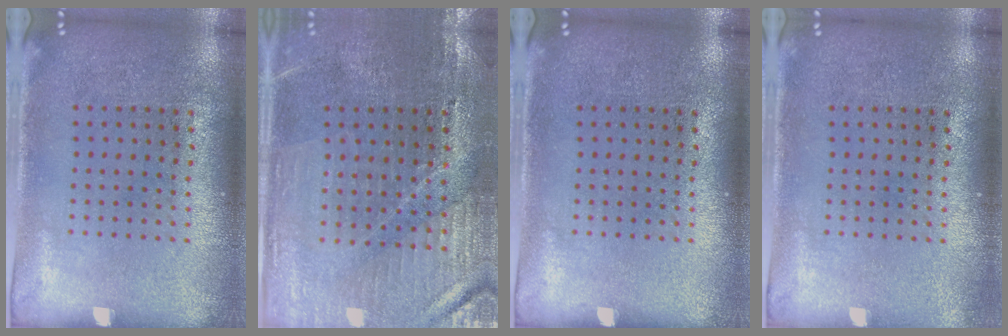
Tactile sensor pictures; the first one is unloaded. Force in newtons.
{"total": 1.7, "press": 1.7, "slide": 0.3}
{"total": 0.0}
{"total": 0.6, "press": 0.6, "slide": 0.1}